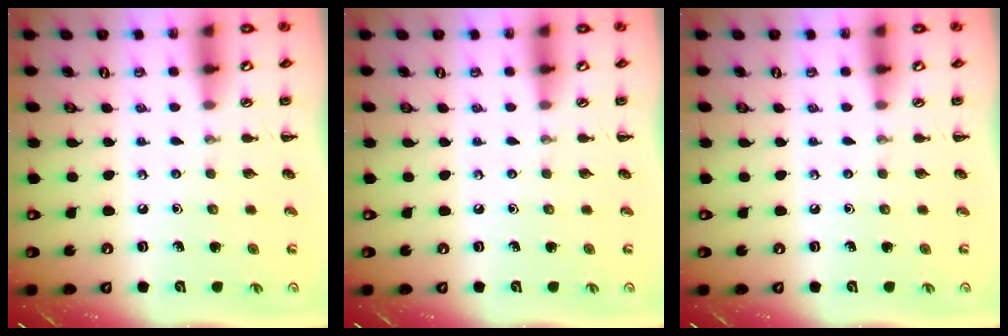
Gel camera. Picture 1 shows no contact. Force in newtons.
{"total": 0.0}
{"total": 0.0}